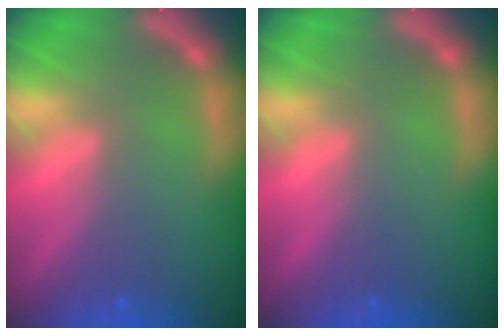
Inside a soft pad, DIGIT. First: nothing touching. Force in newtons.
{"total": 0.0}